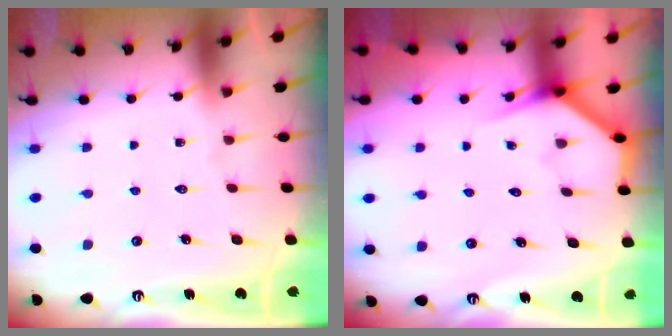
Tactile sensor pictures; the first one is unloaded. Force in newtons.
{"total": 3.7, "press": 3.6, "slide": 0.2}